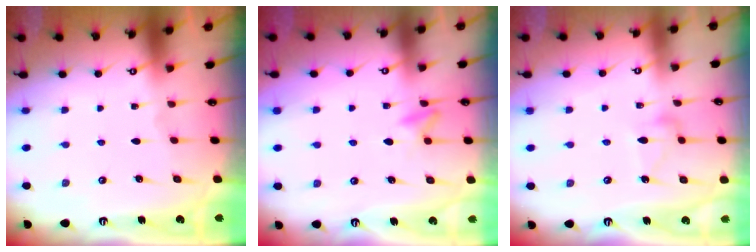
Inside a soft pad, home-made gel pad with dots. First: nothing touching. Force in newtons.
{"total": 6.7, "press": 6.6, "slide": 1.2}
{"total": 8.3, "press": 8.3, "slide": 0.1}